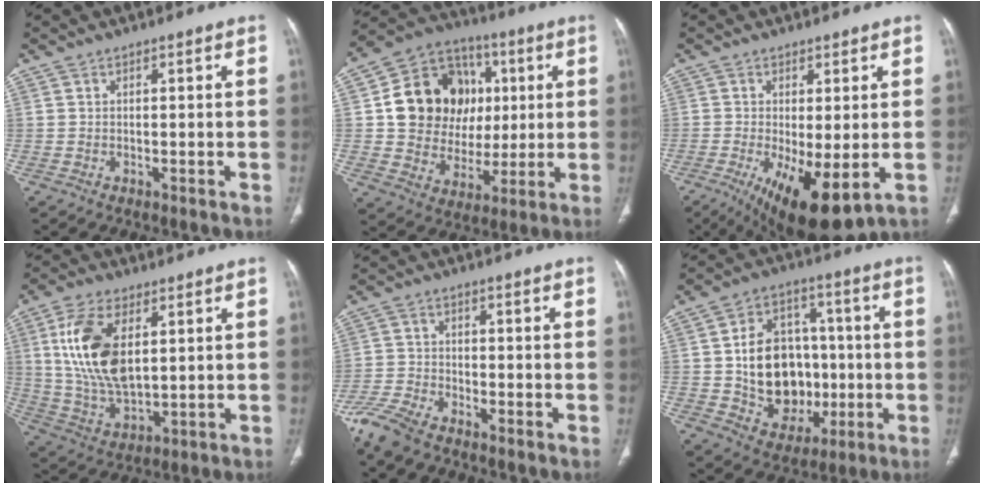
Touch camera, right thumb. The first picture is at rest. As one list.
[{"total": 20.0, "force": [3.5, 16.4, 10.9], "torque": [-0.146, 0.018, 0.071]}, {"total": 12.7, "force": [-3.5, 4.5, 11.3], "torque": [-0.186, -0.025, -0.040]}, {"total": 16.4, "force": [4.0, 8.6, 13.4], "torque": [-0.262, -0.014, 0.086]}, {"total": 7.2, "force": [-5.6, 2.7, 3.6], "torque": [-0.094, 0.005, -0.115]}, {"total": 17.9, "force": [-1.2, 13.8, 11.3], "torque": [-0.136, 0.024, -0.004]}]